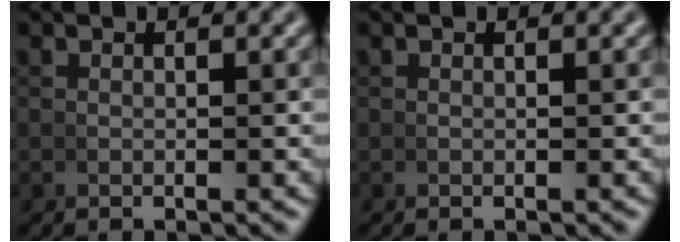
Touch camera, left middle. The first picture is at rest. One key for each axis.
{"total": 0.0}